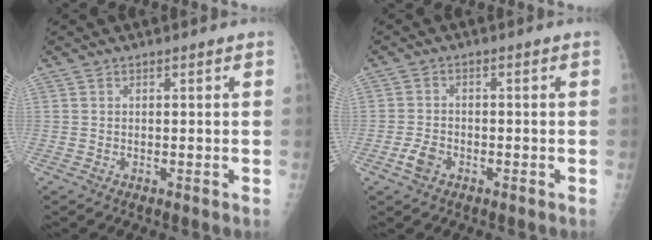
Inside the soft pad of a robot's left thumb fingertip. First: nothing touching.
{"total": 3.2, "force": [-1.7, 2.1, 1.7], "torque": [-0.032, 0.009, -0.032]}